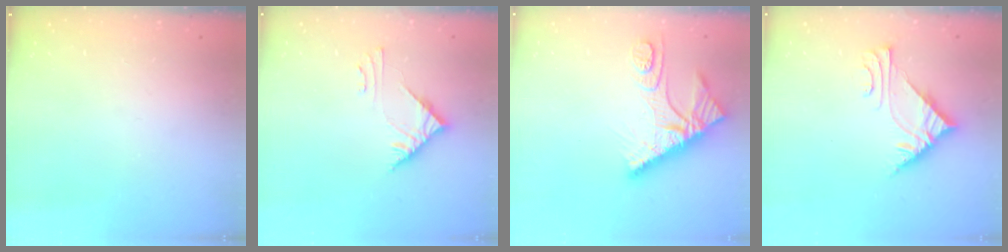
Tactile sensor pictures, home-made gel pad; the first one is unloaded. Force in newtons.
{"total": 5.2, "press": 5.2, "slide": 0.5}
{"total": 11.8, "press": 11.7, "slide": 1.3}
{"total": 6.9, "press": 6.8, "slide": 0.5}